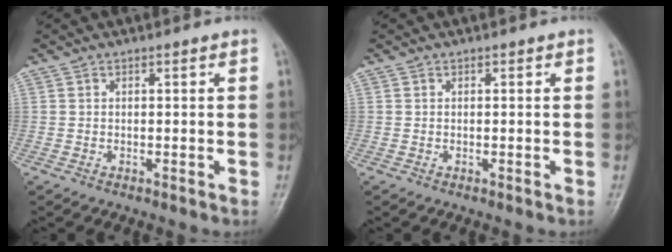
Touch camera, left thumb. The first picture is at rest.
{"total": 0.0}